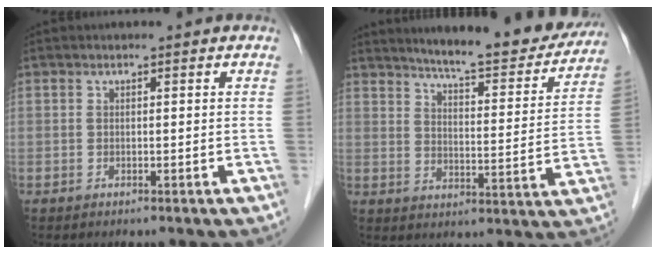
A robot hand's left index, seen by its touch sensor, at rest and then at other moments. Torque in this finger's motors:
{"motor_torque": [0.01, -0.49, 0.50, 0.05]}